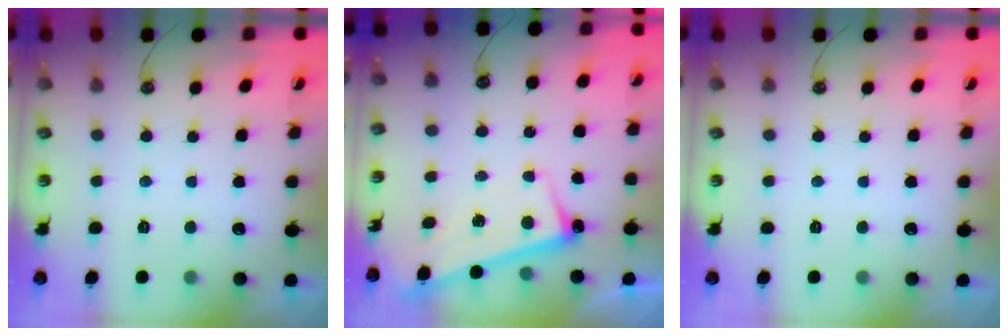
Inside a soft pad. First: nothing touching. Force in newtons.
{"total": 2.7, "press": 2.7, "slide": 0.5}
{"total": 0.0}